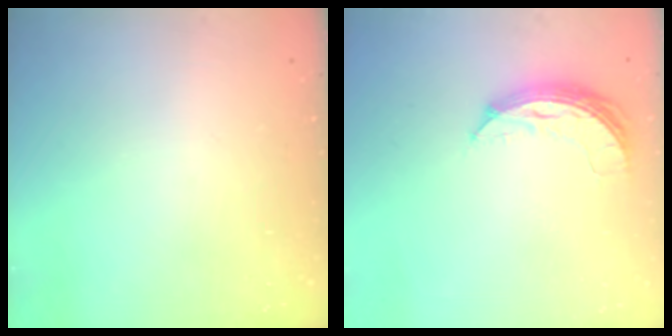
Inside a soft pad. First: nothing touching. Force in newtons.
{"total": 8.2, "press": 8.2, "slide": 0.1}